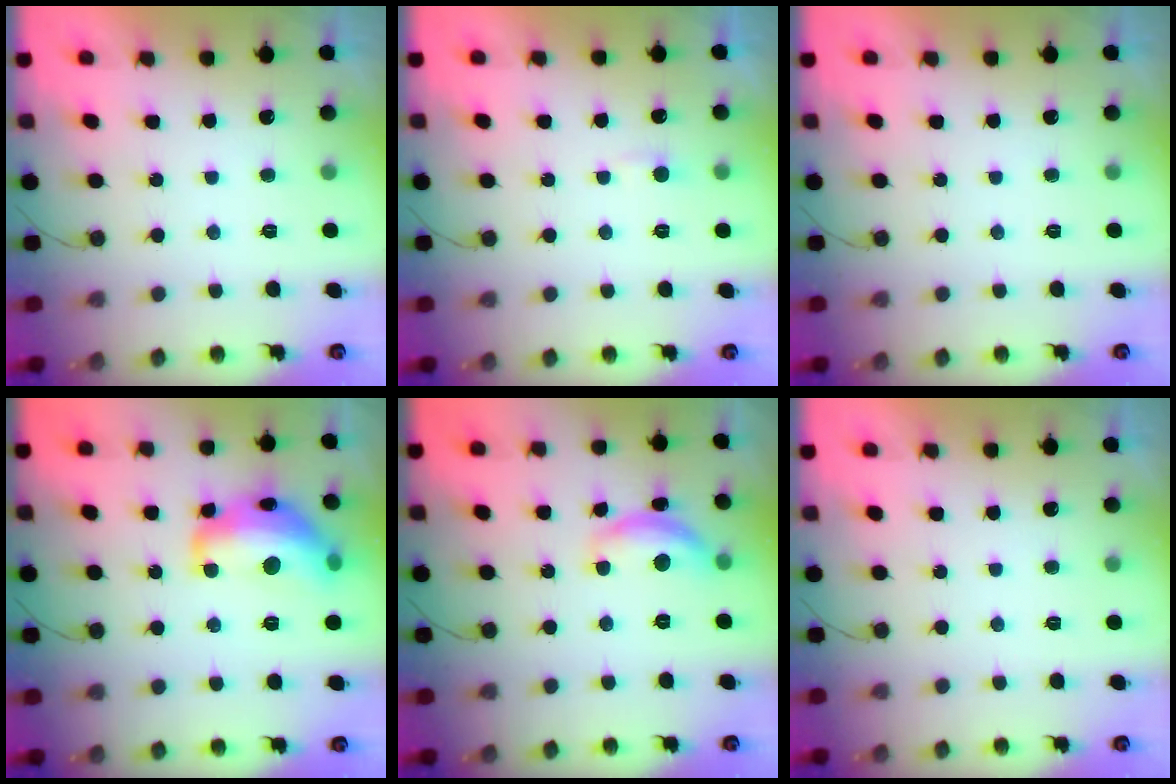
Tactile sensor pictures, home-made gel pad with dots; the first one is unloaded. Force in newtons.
{"total": 2.7, "press": 2.7, "slide": 0.4}
{"total": 0.0}
{"total": 16.3, "press": 16.3, "slide": 0.9}
{"total": 12.0, "press": 12.0, "slide": 0.6}
{"total": 0.0}